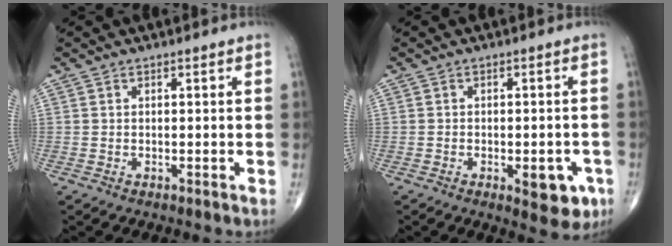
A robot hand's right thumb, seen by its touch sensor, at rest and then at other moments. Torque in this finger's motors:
{"motor_torque": [0.79, 0.46, 0.29, -0.50, 0.15]}